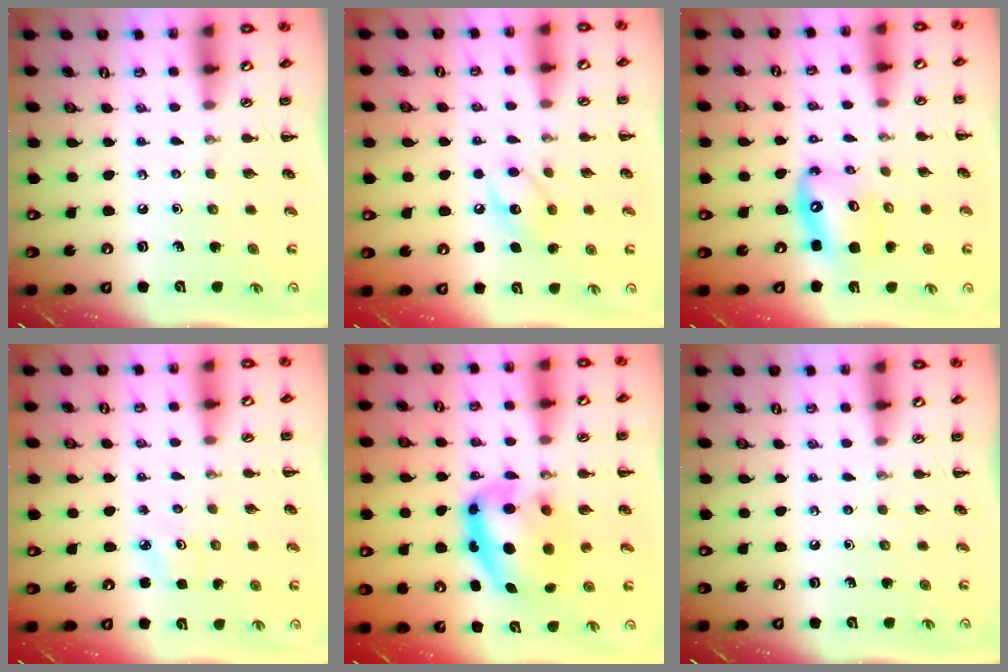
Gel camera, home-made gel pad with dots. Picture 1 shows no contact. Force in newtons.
{"total": 8.6, "press": 8.6, "slide": 0.7}
{"total": 12.3, "press": 11.9, "slide": 3.2}
{"total": 2.3, "press": 2.2, "slide": 0.6}
{"total": 9.6, "press": 9.3, "slide": 2.2}
{"total": 0.0}